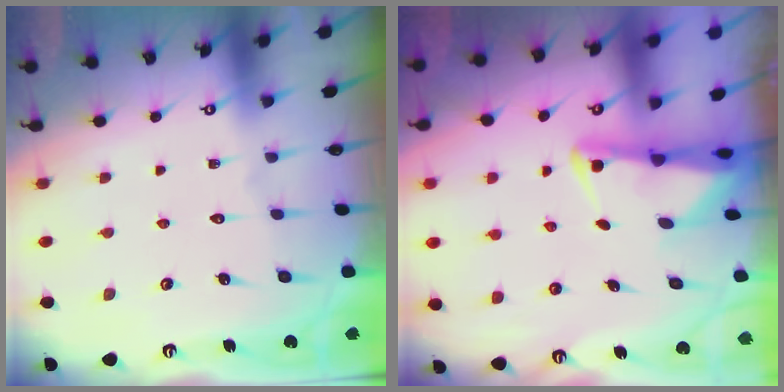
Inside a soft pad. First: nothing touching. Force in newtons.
{"total": 2.1, "press": 2.1, "slide": 0.5}